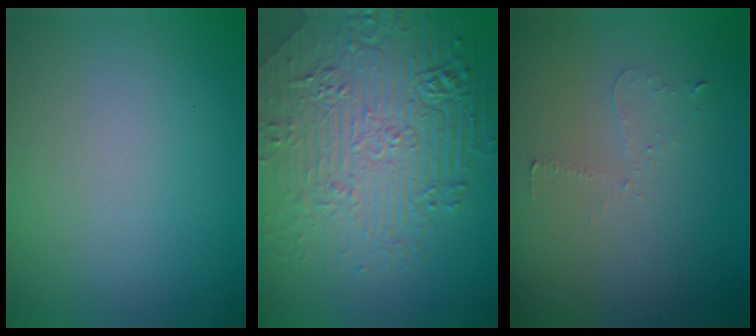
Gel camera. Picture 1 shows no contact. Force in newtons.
{"total": 8.0, "press": 6.1, "slide": 5.1}
{"total": 0.7, "press": 0.6, "slide": 0.4}